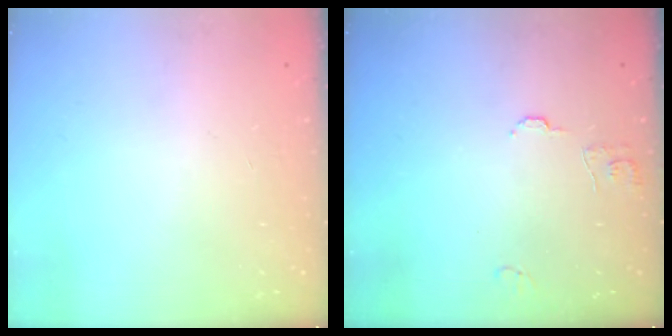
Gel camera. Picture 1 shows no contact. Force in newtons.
{"total": 6.4, "press": 6.3, "slide": 0.6}